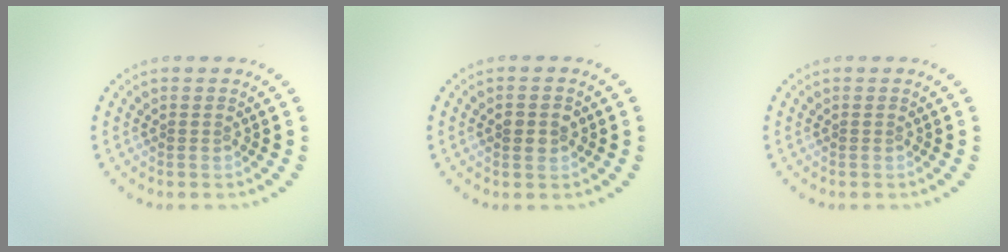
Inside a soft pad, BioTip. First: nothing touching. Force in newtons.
{"total": 2.2, "press": 2.2, "slide": 0.0}
{"total": 0.0}